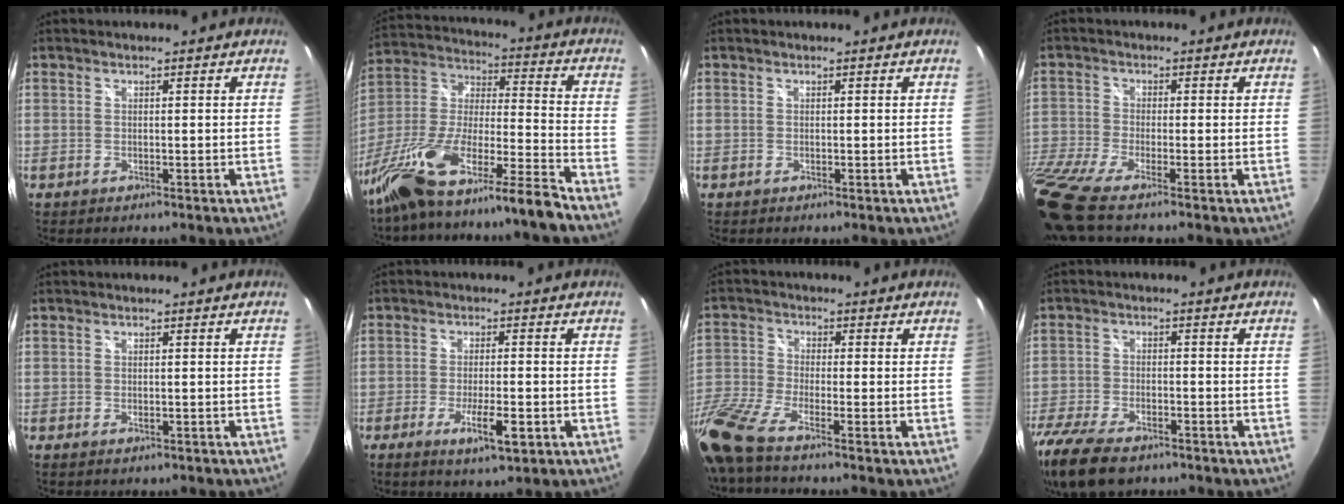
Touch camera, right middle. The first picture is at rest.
{"total": 20.2, "force": [-15.6, 0.1, 12.8], "torque": [-0.229, -0.034, -0.287]}
{"total": 0.0}
{"total": 11.9, "force": [-9.0, 1.2, 7.7], "torque": [-0.183, -0.049, -0.178]}
{"total": 1.2, "force": [-0.7, 0.6, 0.7], "torque": [-0.010, -0.001, -0.009]}
{"total": 6.5, "force": [-3.0, 1.2, 5.6], "torque": [-0.113, -0.013, -0.048]}
{"total": 11.5, "force": [-8.8, 1.2, 7.3], "torque": [-0.175, -0.031, -0.182]}
{"total": 15.7, "force": [-11.5, 6.6, 8.4], "torque": [-0.217, -0.043, -0.205]}